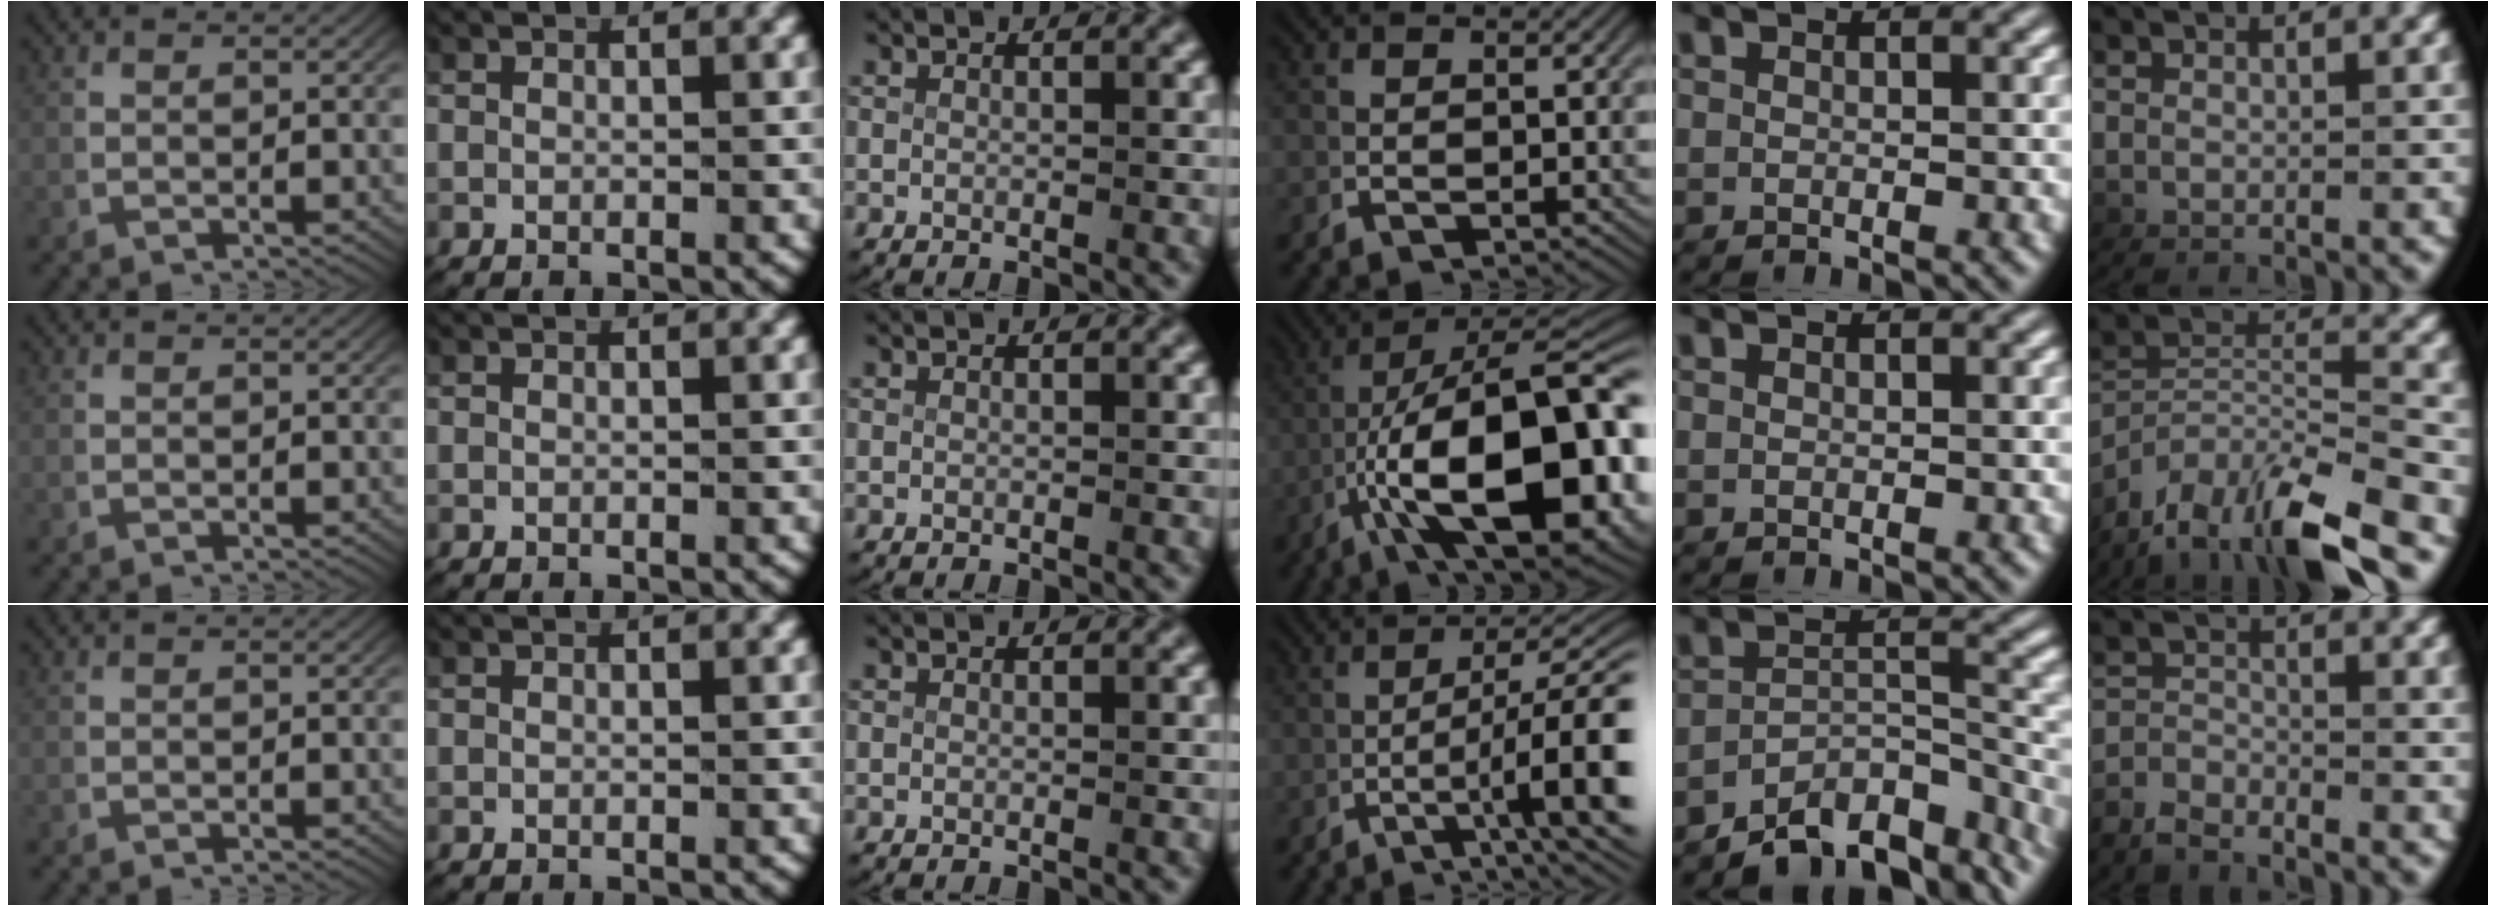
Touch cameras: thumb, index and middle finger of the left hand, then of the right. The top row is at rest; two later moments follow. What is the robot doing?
{"motion": "lift_and_place", "object": "router"}